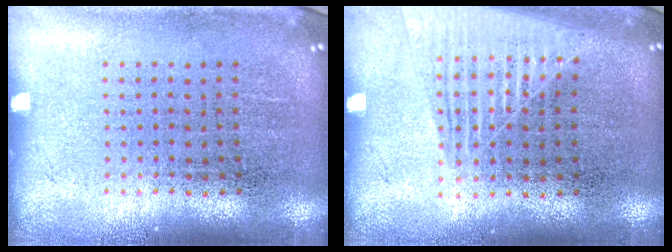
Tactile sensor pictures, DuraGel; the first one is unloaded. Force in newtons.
{"total": 1.5, "press": 1.5, "slide": 0.4}